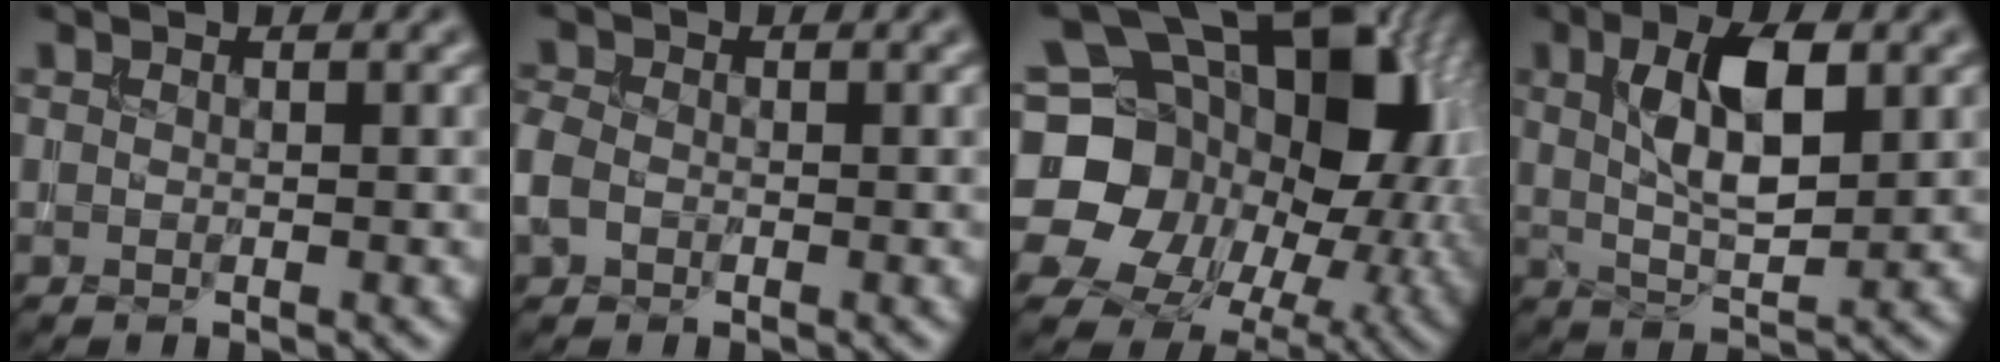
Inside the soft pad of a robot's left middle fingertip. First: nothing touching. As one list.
[{"total": 2.4, "force": [-0.8, 1.8, 1.3], "torque": [-0.036, 0.000, -0.025]}, {"total": 21.0, "force": [1.8, 16.5, 12.8], "torque": [-0.230, -0.010, 0.025]}, {"total": 6.8, "force": [1.7, 2.9, 5.9], "torque": [-0.109, 0.001, 0.030]}]